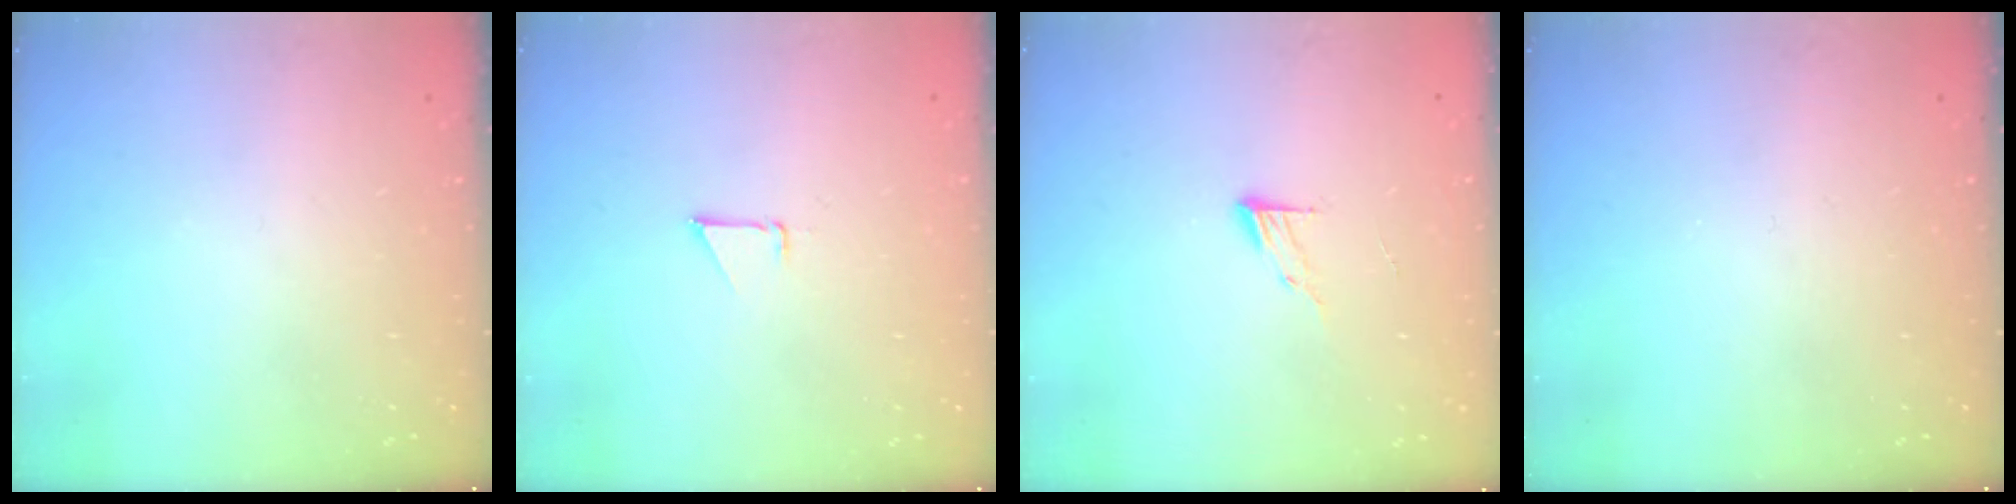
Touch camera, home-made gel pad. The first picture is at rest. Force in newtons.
{"total": 0.8, "press": 0.8, "slide": 0.1}
{"total": 4.6, "press": 4.5, "slide": 0.5}
{"total": 0.0}